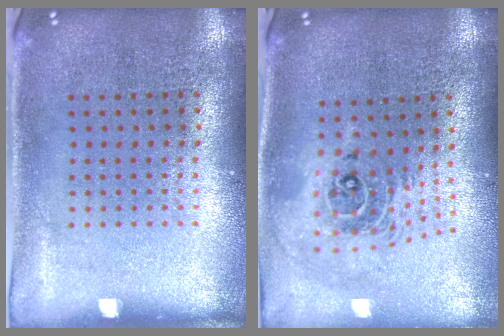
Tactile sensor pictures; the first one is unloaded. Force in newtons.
{"total": 2.2, "press": 1.7, "slide": 1.5}